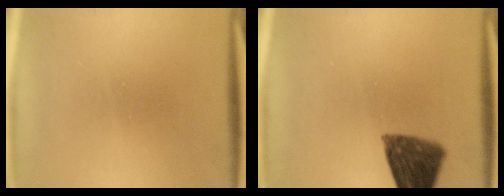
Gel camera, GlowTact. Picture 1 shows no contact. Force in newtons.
{"total": 11.4}